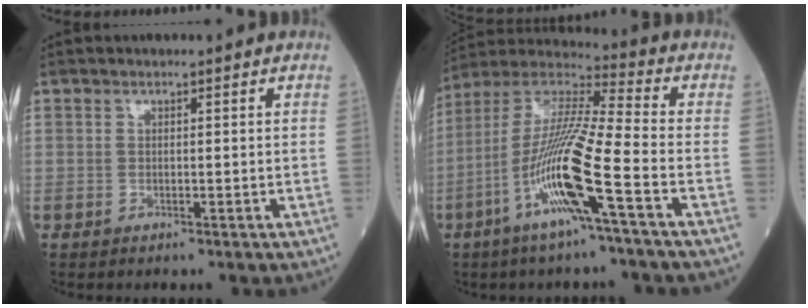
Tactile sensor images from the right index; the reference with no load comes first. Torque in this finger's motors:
{"motor_torque": [2.14, 0.00, 1.05, 0.21]}